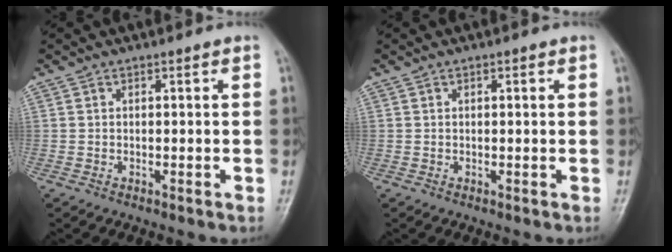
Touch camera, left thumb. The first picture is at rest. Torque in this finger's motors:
{"motor_torque": [0.01, -0.06, -0.31, -0.27, -0.01]}